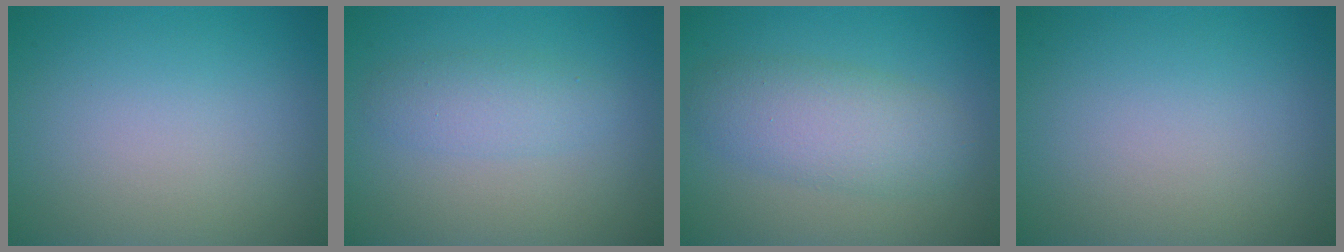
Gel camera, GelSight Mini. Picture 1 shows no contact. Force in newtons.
{"total": 2.4, "press": 2.4, "slide": 0.0}
{"total": 5.3, "press": 5.3, "slide": 0.1}
{"total": 0.0}